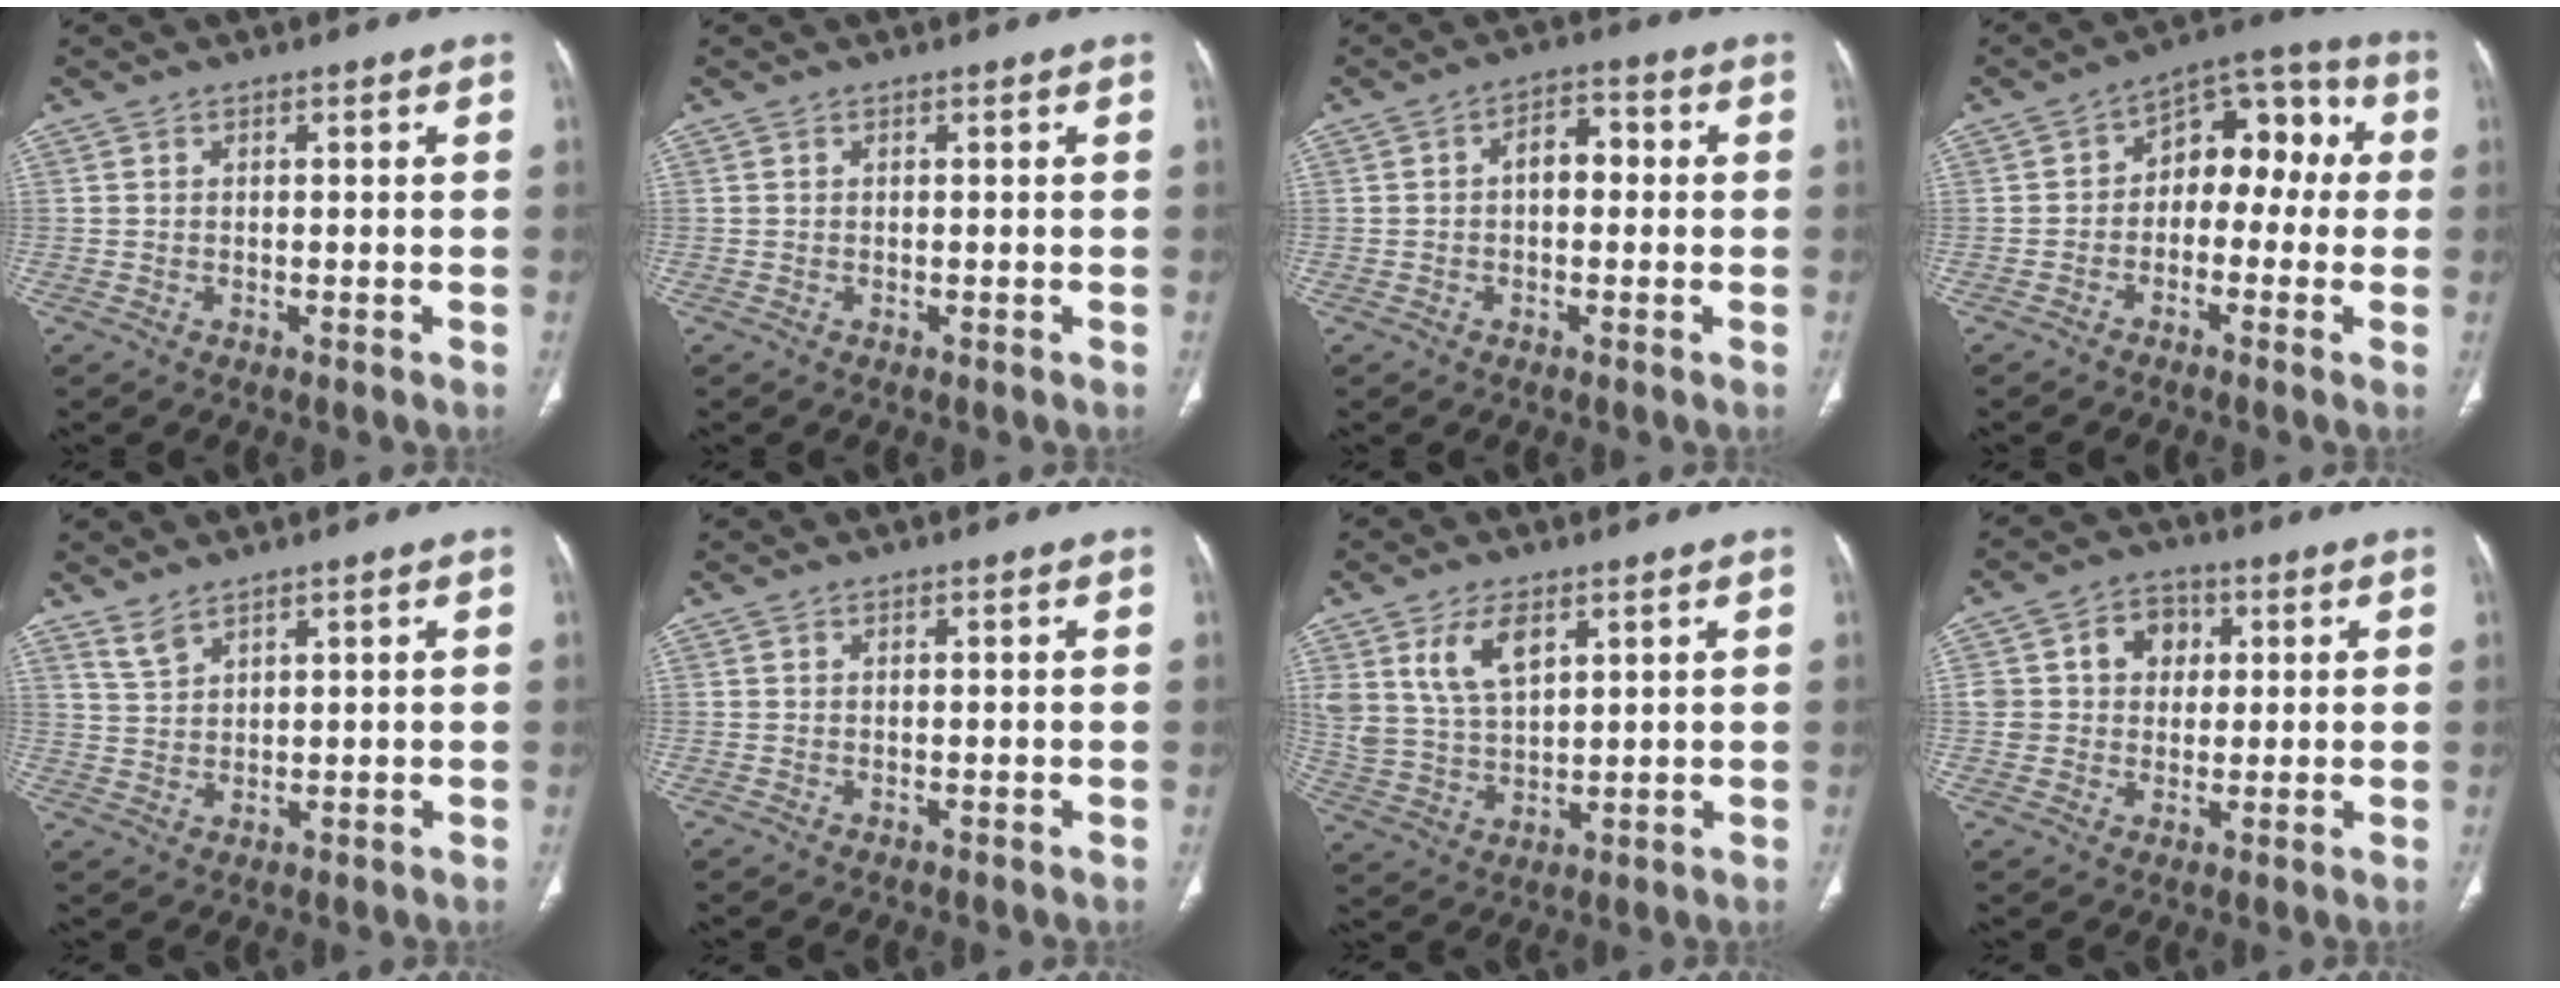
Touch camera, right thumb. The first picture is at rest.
{"total": 0.0}
{"total": 5.1, "force": [0.1, 3.2, 4.0], "torque": [-0.047, 0.020, -0.007]}
{"total": 11.5, "force": [0.1, 7.6, 8.6], "torque": [-0.069, 0.052, -0.016]}
{"total": 3.1, "force": [2.7, 0.9, 1.2], "torque": [-0.025, -0.011, 0.062]}
{"total": 0.0}
{"total": 9.4, "force": [4.6, 5.0, 6.5], "torque": [-0.118, -0.018, 0.100]}
{"total": 8.9, "force": [2.0, 7.6, 4.1], "torque": [-0.024, 0.006, 0.031]}